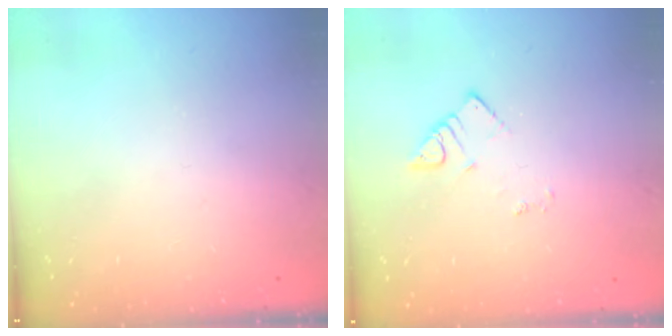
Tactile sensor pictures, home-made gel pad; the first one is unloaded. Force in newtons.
{"total": 2.7, "press": 2.7, "slide": 0.4}